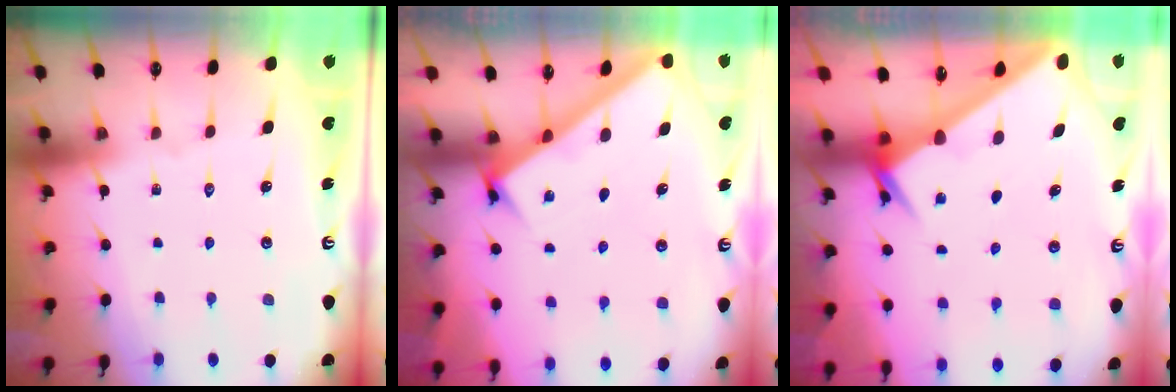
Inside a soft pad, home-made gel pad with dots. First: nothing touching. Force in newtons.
{"total": 3.2, "press": 3.2, "slide": 0.2}
{"total": 2.4, "press": 2.4, "slide": 0.3}